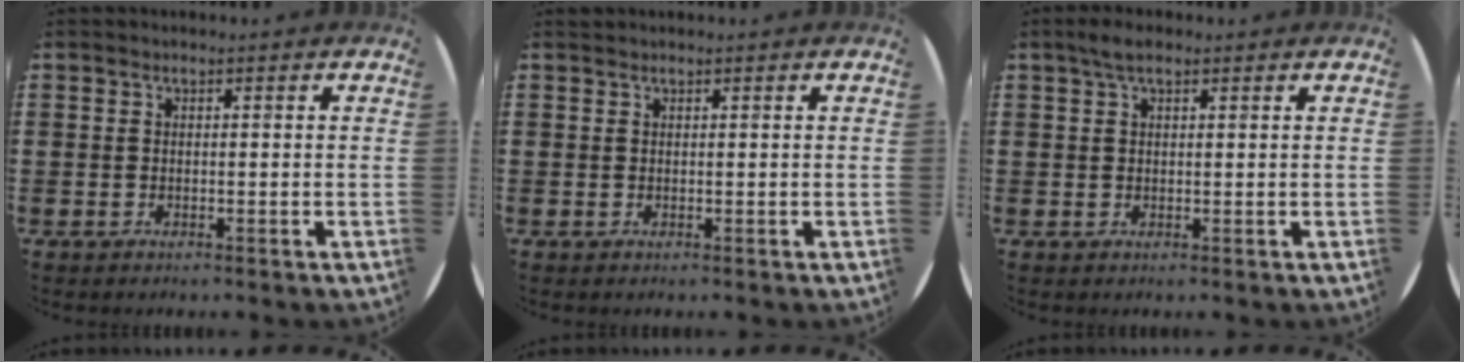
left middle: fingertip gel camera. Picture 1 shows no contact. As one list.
[{"total": 0.0}, {"total": 2.3, "force": [1.4, 0.8, 1.6], "torque": [-0.025, 0.003, 0.022]}]